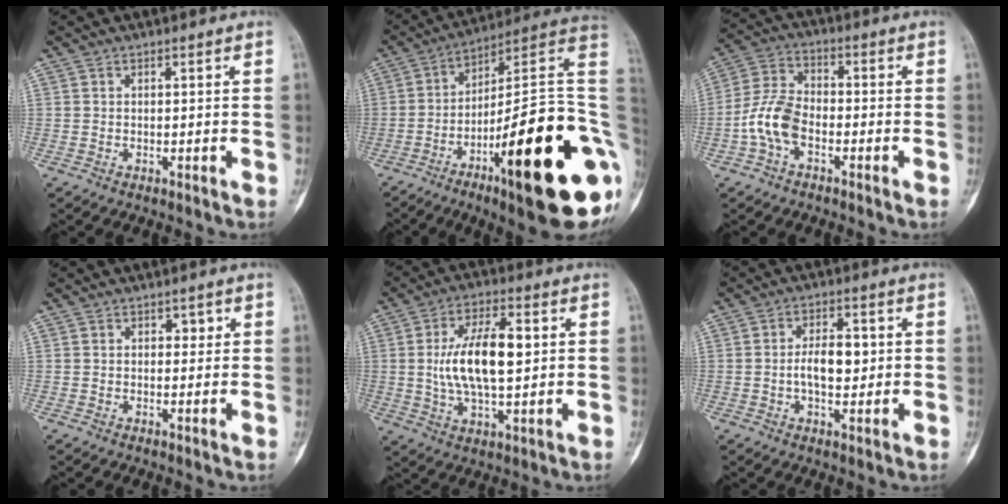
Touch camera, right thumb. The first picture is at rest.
{"total": 29.5, "force": [-8.0, 6.8, 27.6], "torque": [-0.325, 0.051, -0.117]}
{"total": 8.7, "force": [-3.1, 5.0, 6.3], "torque": [-0.129, 0.030, -0.069]}
{"total": 1.6, "force": [0.6, 1.2, 0.9], "torque": [0.006, 0.001, 0.005]}
{"total": 13.2, "force": [1.4, 5.8, 11.8], "torque": [-0.209, 0.004, 0.025]}
{"total": 6.6, "force": [0.0, 3.5, 5.6], "torque": [-0.080, 0.007, -0.002]}